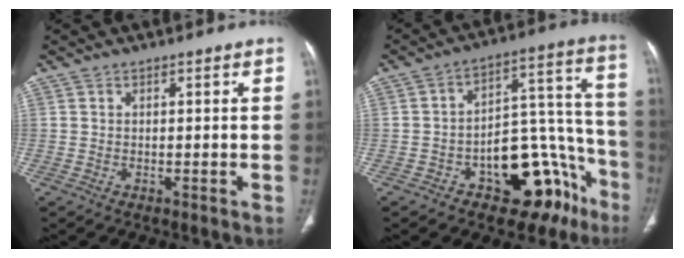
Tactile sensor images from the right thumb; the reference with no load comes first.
{"total": 21.4, "force": [-10.8, 11.5, 14.4], "torque": [-0.110, 0.111, -0.140]}